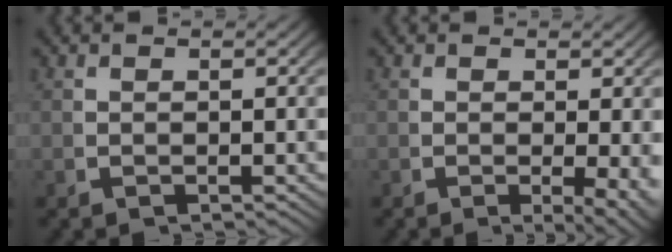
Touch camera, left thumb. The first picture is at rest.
{"total": 3.3, "force": [-0.7, 1.1, 3.0], "torque": [-0.044, -0.018, -0.005]}